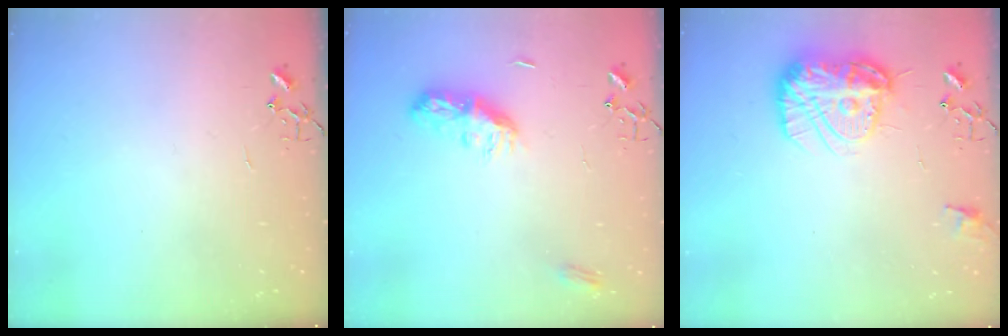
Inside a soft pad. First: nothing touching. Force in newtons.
{"total": 9.0, "press": 9.0, "slide": 0.1}
{"total": 15.6, "press": 15.5, "slide": 1.6}